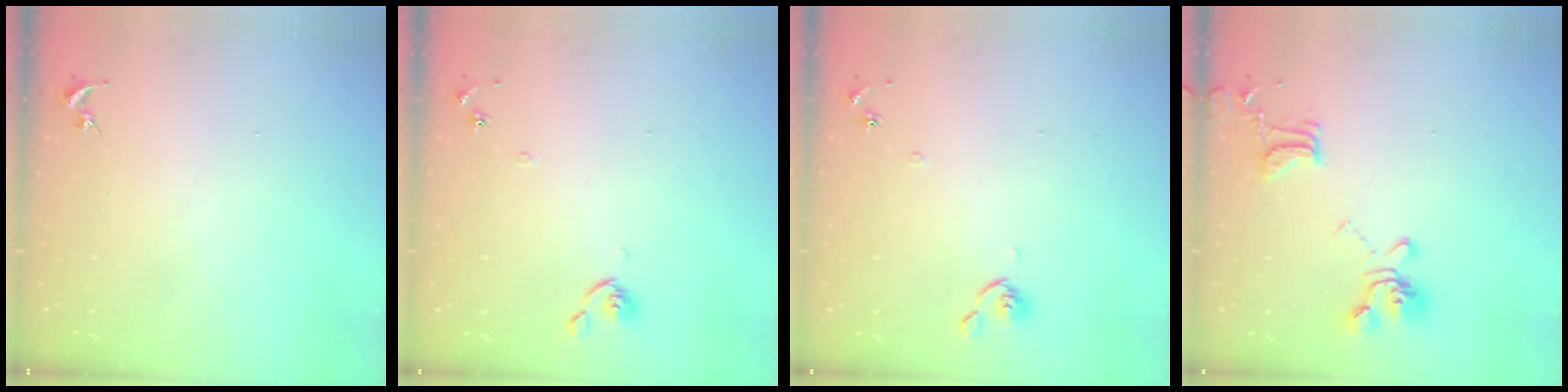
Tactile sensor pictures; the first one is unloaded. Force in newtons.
{"total": 6.9, "press": 6.9, "slide": 0.6}
{"total": 6.9, "press": 6.9, "slide": 0.6}
{"total": 16.2, "press": 16.2, "slide": 1.7}